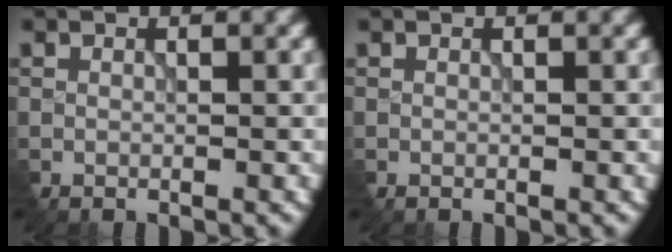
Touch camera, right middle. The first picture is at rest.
{"total": 0.0}